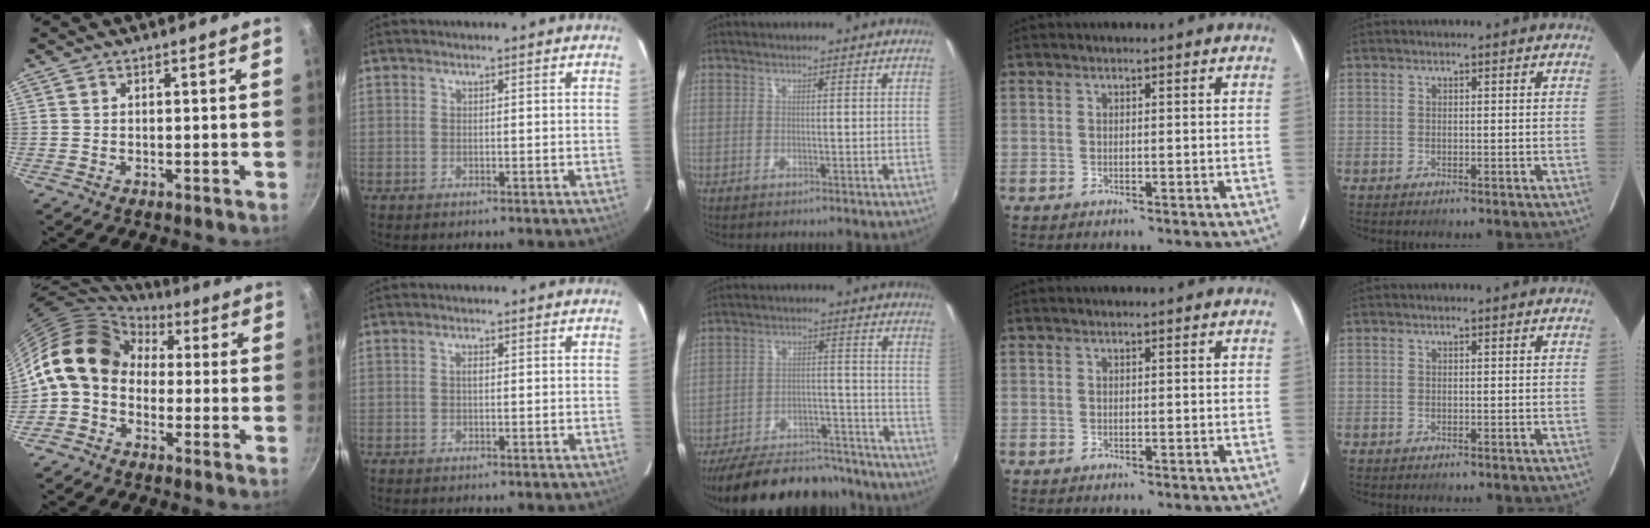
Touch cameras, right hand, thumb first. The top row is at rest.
{"thumb": {"total": 12.9, "force": [1.4, 10.0, 8.1], "torque": [-0.115, 0.033, 0.000]}, "index": {"total": 0.8, "force": [0.1, 0.4, 0.7], "torque": [-0.012, 0.004, 0.002]}, "middle": {"total": 23.2, "force": [-20.1, 8.0, 8.4], "torque": [-0.167, 0.025, -0.265]}}